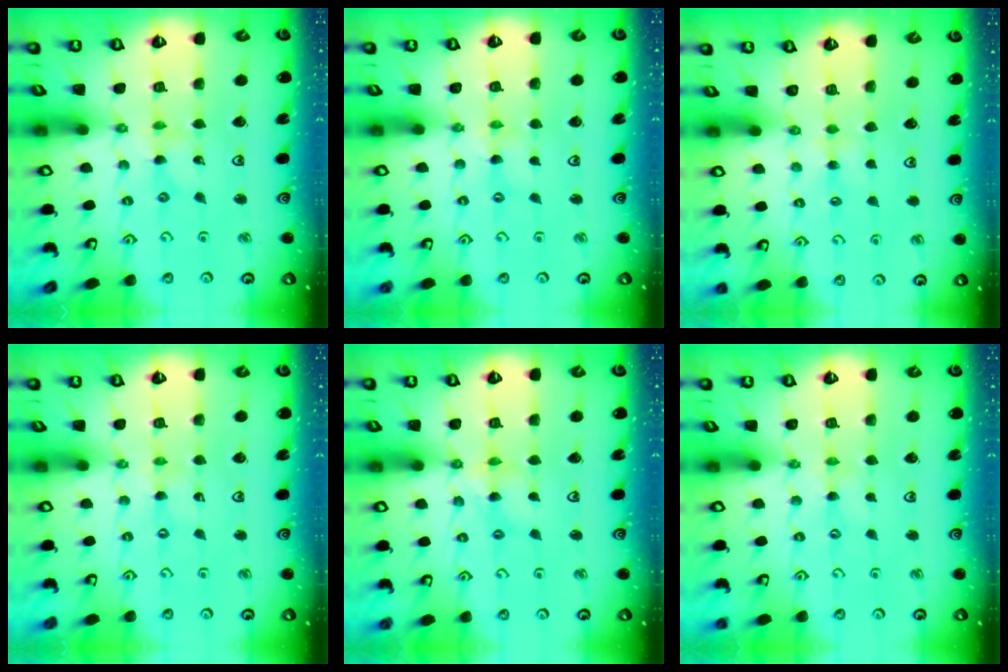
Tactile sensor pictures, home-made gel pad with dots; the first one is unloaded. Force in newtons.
{"total": 0.5, "press": 0.5, "slide": 0.1}
{"total": 2.0, "press": 2.0, "slide": 0.4}
{"total": 0.0}
{"total": 4.0, "press": 4.0, "slide": 0.3}
{"total": 1.3, "press": 1.3, "slide": 0.3}